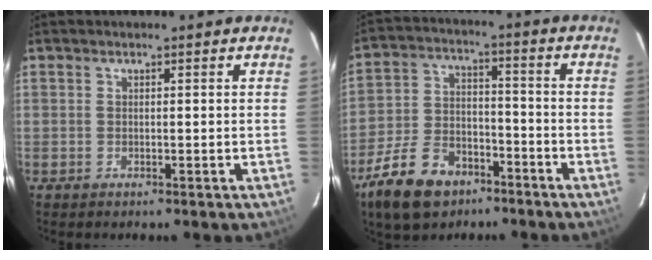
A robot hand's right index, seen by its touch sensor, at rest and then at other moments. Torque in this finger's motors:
{"motor_torque": [0.26, -0.35, -0.03, -0.09]}